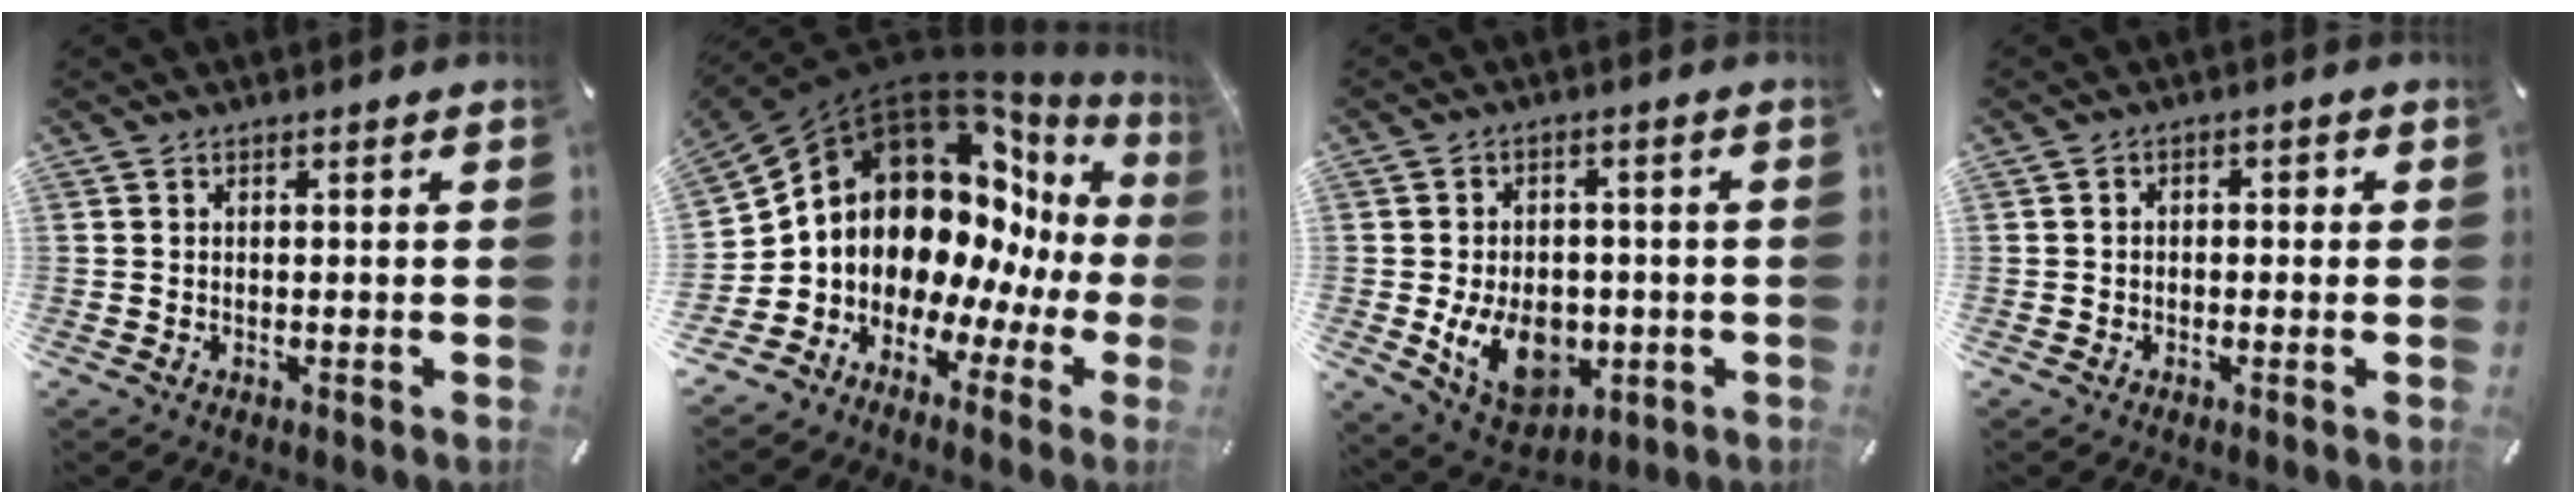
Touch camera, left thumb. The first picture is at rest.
{"total": 14.8, "force": [4.9, 10.8, 8.9], "torque": [-0.168, -0.085, 0.092]}
{"total": 13.5, "force": [-3.0, 9.9, 8.6], "torque": [-0.152, 0.002, -0.049]}
{"total": 2.0, "force": [-1.0, 1.3, 1.0], "torque": [-0.019, 0.010, -0.023]}